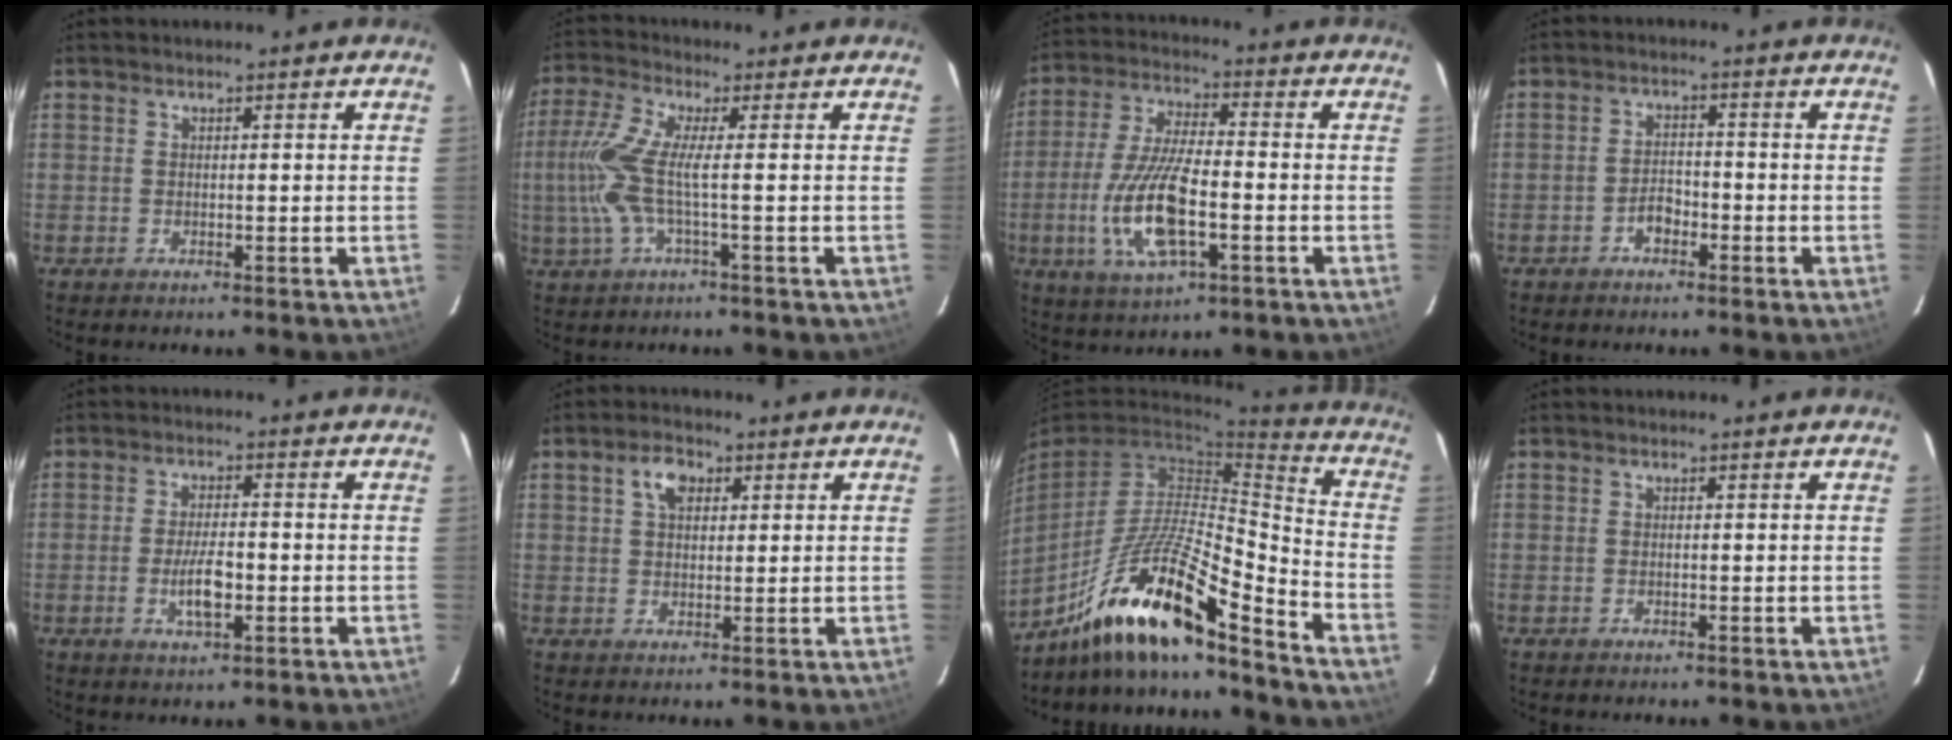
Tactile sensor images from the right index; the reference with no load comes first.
{"total": 7.9, "force": [-0.9, 0.2, 7.8], "torque": [-0.184, -0.002, -0.016]}
{"total": 14.3, "force": [-3.8, 4.9, 12.9], "torque": [-0.274, -0.008, -0.071]}
{"total": 3.1, "force": [-1.9, 1.7, 1.7], "torque": [-0.035, 0.008, -0.032]}
{"total": 5.9, "force": [-1.6, 2.1, 5.3], "torque": [-0.105, -0.003, -0.028]}
{"total": 4.3, "force": [1.7, 2.7, 2.8], "torque": [-0.048, 0.013, 0.030]}
{"total": 17.3, "force": [-13.2, 1.8, 11.0], "torque": [-0.212, -0.014, -0.248]}
{"total": 0.0}